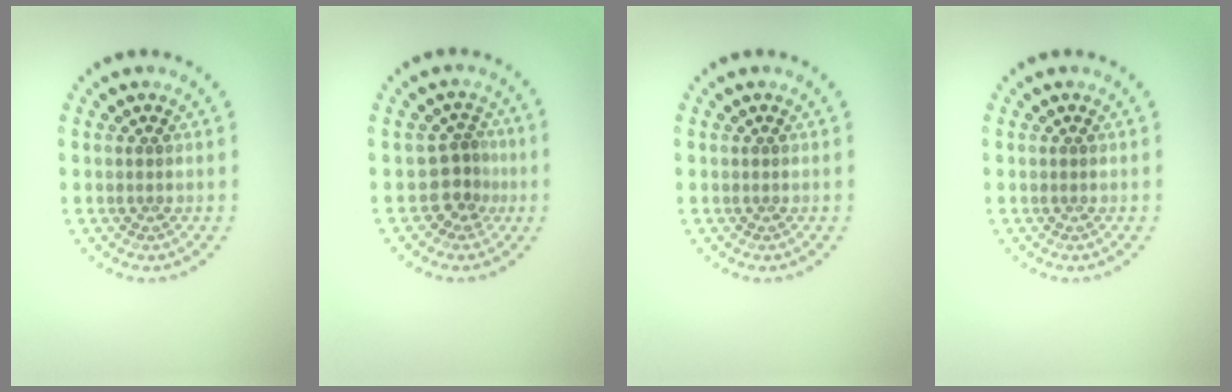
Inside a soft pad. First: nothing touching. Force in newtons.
{"total": 2.2, "press": 1.6, "slide": 1.5}
{"total": 0.0}
{"total": 0.0}